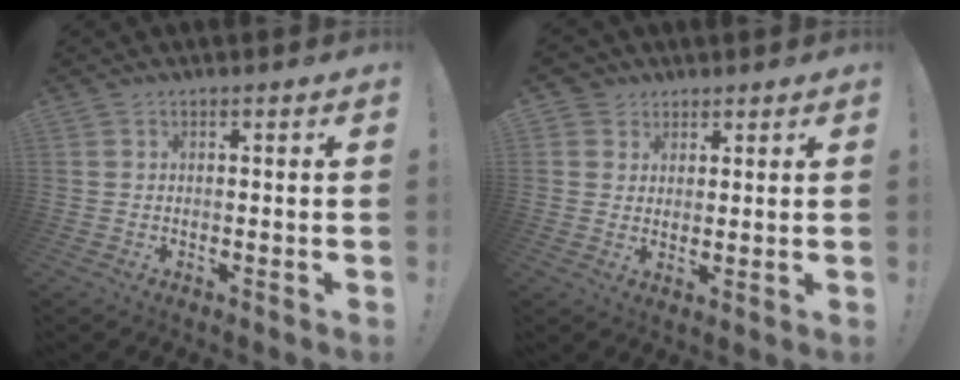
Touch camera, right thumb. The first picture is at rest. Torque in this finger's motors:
{"motor_torque": [0.47, 1.01, 0.15, 0.04, 0.12]}